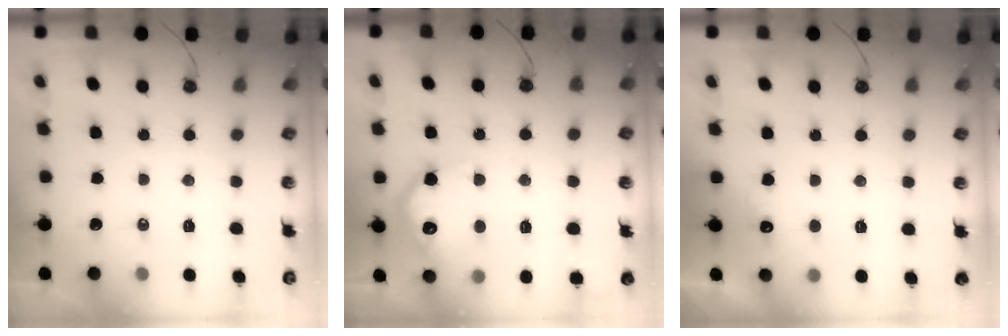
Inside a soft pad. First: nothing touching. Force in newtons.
{"total": 15.5, "press": 15.4, "slide": 1.1}
{"total": 6.0, "press": 5.9, "slide": 1.3}